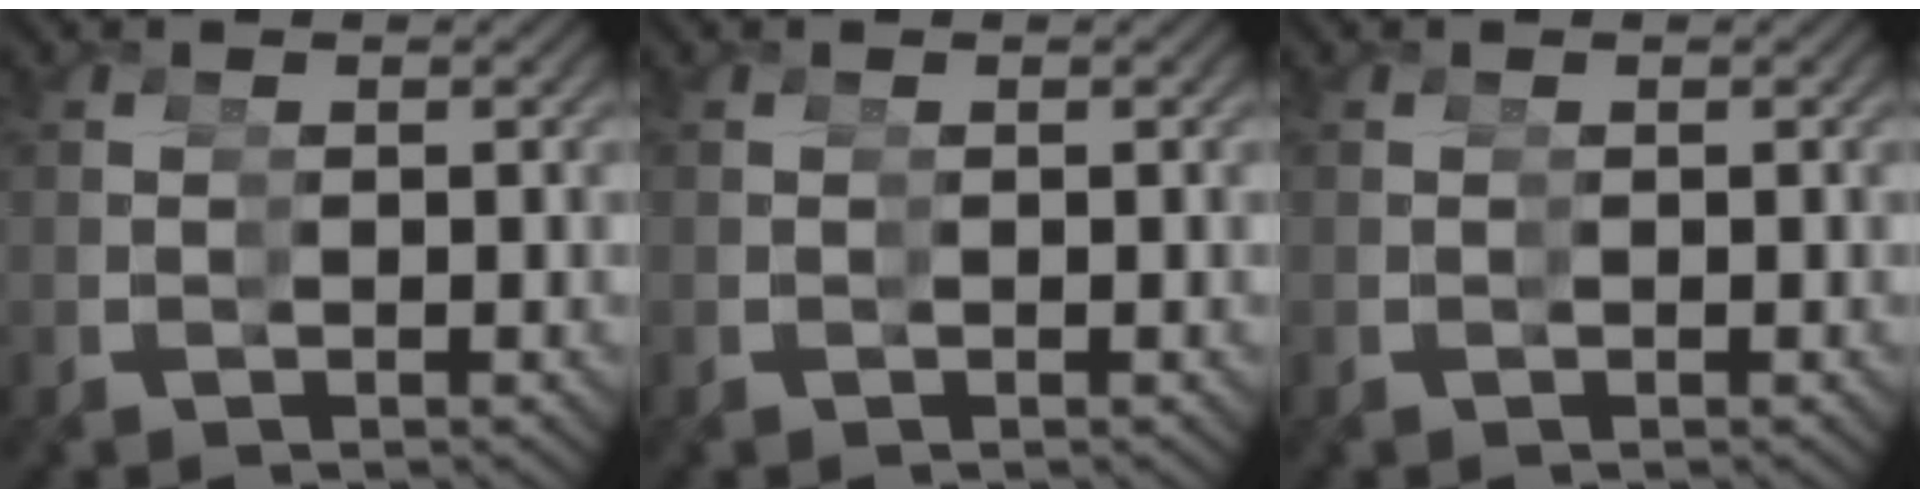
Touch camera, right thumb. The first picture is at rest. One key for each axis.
{"total": 0.0}
{"total": 0.0}